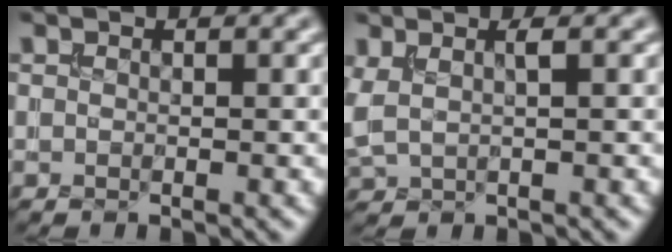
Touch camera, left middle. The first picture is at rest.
{"total": 2.0, "force": [0.6, 0.8, 1.8], "torque": [-0.035, 0.001, 0.021]}